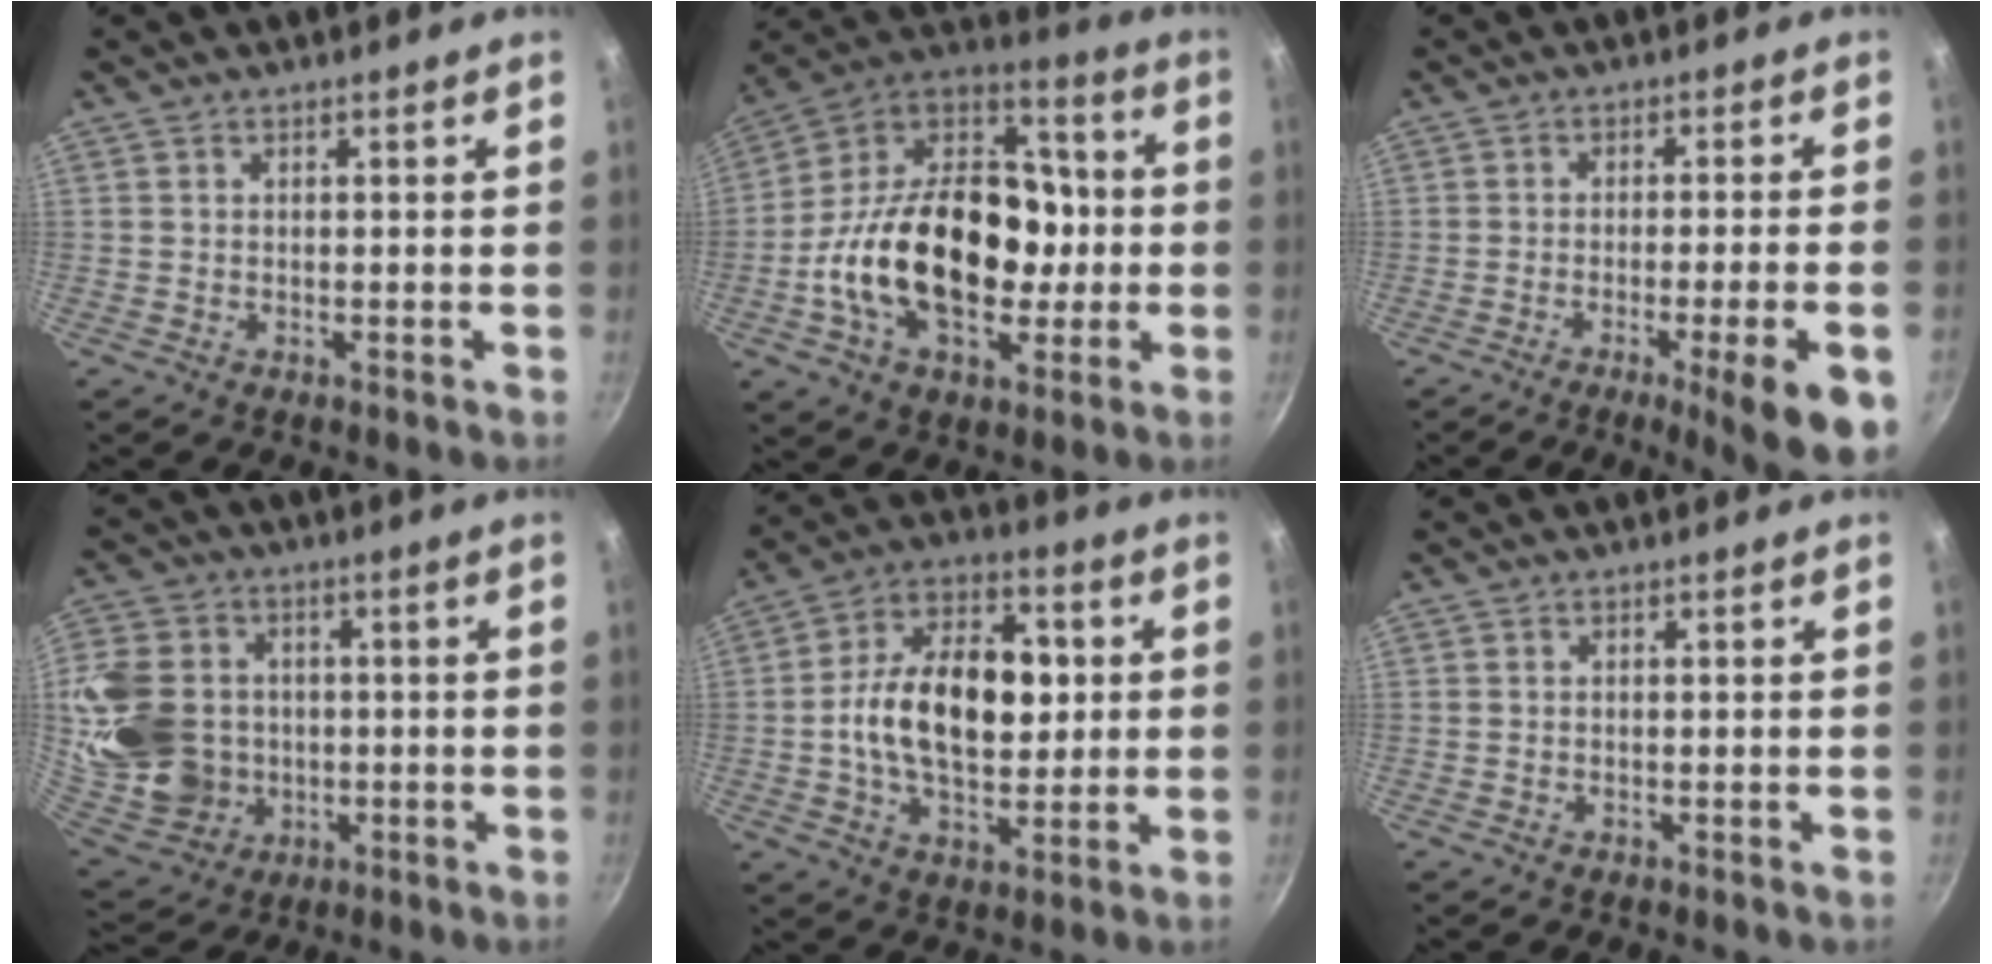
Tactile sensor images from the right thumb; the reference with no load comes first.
{"total": 28.0, "force": [-3.8, 18.5, 20.7], "torque": [-0.324, 0.053, -0.072]}
{"total": 11.3, "force": [-4.7, 1.2, 10.2], "torque": [-0.130, 0.015, -0.061]}
{"total": 20.1, "force": [0.1, 16.9, 10.8], "torque": [-0.226, 0.008, 0.015]}
{"total": 18.3, "force": [1.0, 11.4, 14.2], "torque": [-0.203, 0.020, 0.006]}
{"total": 0.0}